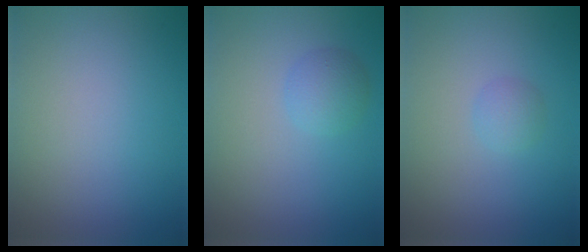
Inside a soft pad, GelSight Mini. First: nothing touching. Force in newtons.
{"total": 2.0, "press": 2.0, "slide": 0.1}
{"total": 1.2, "press": 1.2, "slide": 0.1}